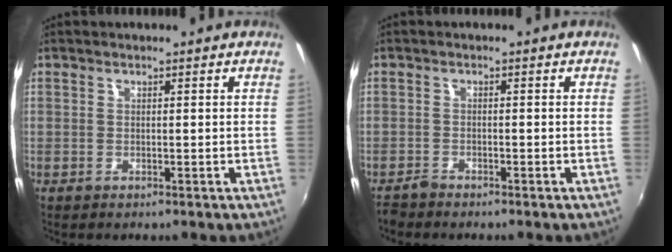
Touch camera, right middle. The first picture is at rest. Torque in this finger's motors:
{"motor_torque": [0.07, -0.09, 0.01, 0.01]}